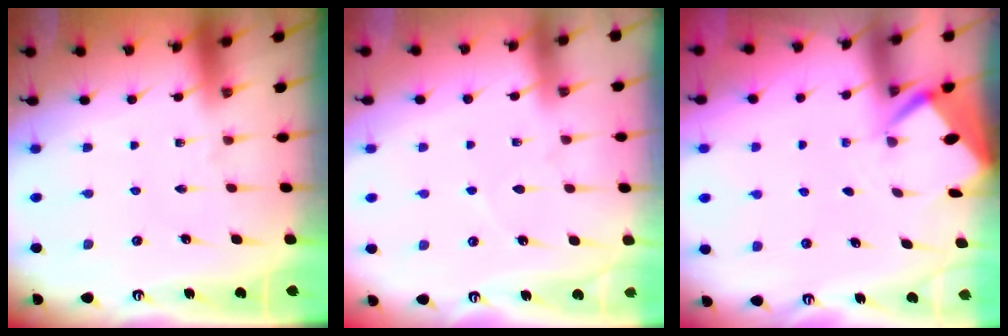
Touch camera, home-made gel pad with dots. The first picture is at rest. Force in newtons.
{"total": 5.0, "press": 5.0, "slide": 0.6}
{"total": 2.5, "press": 2.5, "slide": 0.3}